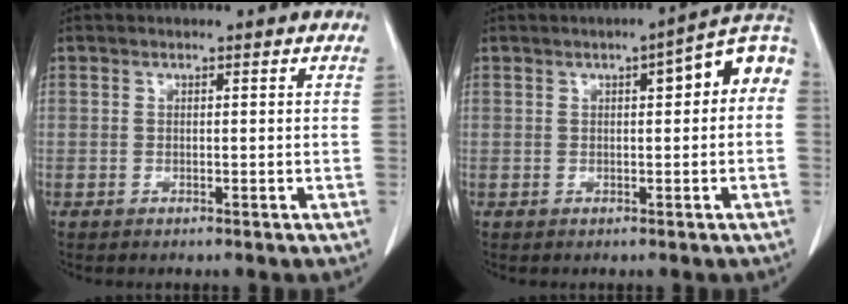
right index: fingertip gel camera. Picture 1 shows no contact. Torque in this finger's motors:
{"motor_torque": [0.63, 0.02, 0.15, 0.02]}